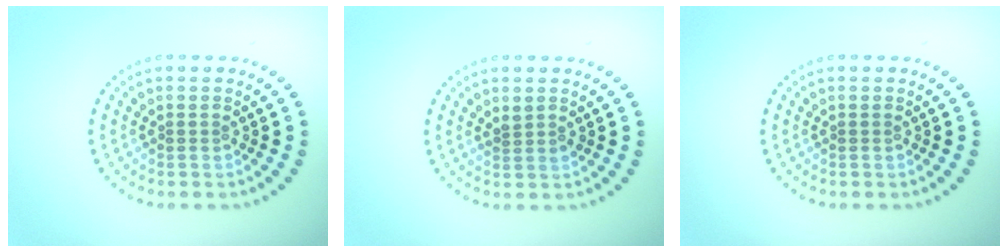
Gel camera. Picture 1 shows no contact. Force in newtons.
{"total": 0.9, "press": 0.8, "slide": 0.5}
{"total": 0.0}